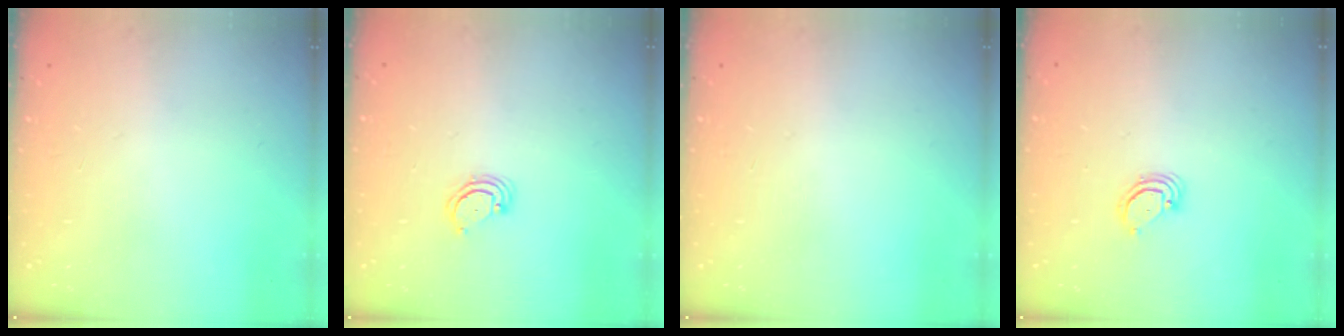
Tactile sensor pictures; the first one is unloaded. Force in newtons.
{"total": 3.3, "press": 3.3, "slide": 0.4}
{"total": 0.0}
{"total": 2.8, "press": 2.8, "slide": 0.3}